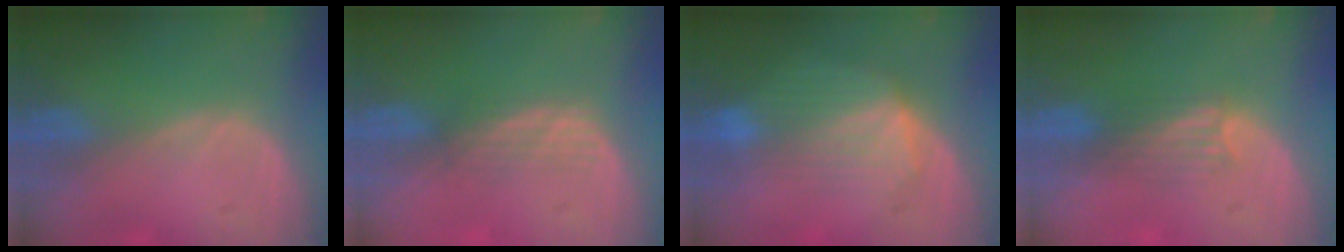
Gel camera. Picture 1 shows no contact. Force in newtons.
{"total": 2.9, "press": 2.6, "slide": 1.4}
{"total": 7.3, "press": 7.0, "slide": 1.8}
{"total": 3.3, "press": 2.9, "slide": 1.6}